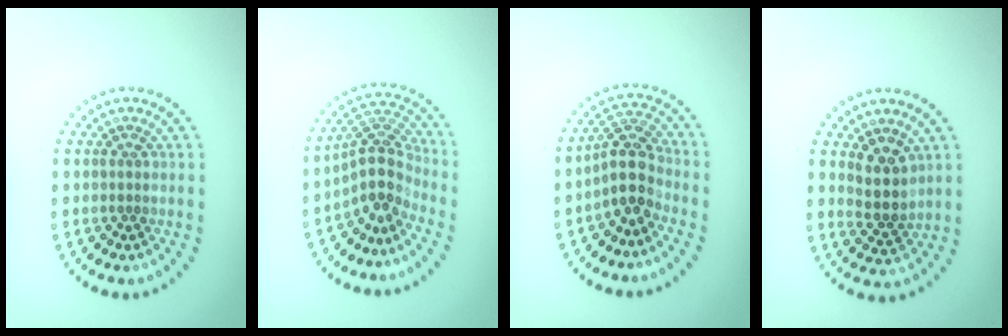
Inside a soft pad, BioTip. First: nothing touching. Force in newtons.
{"total": 3.8, "press": 2.7, "slide": 2.8}
{"total": 3.7, "press": 2.9, "slide": 2.2}
{"total": 3.0, "press": 2.5, "slide": 1.5}